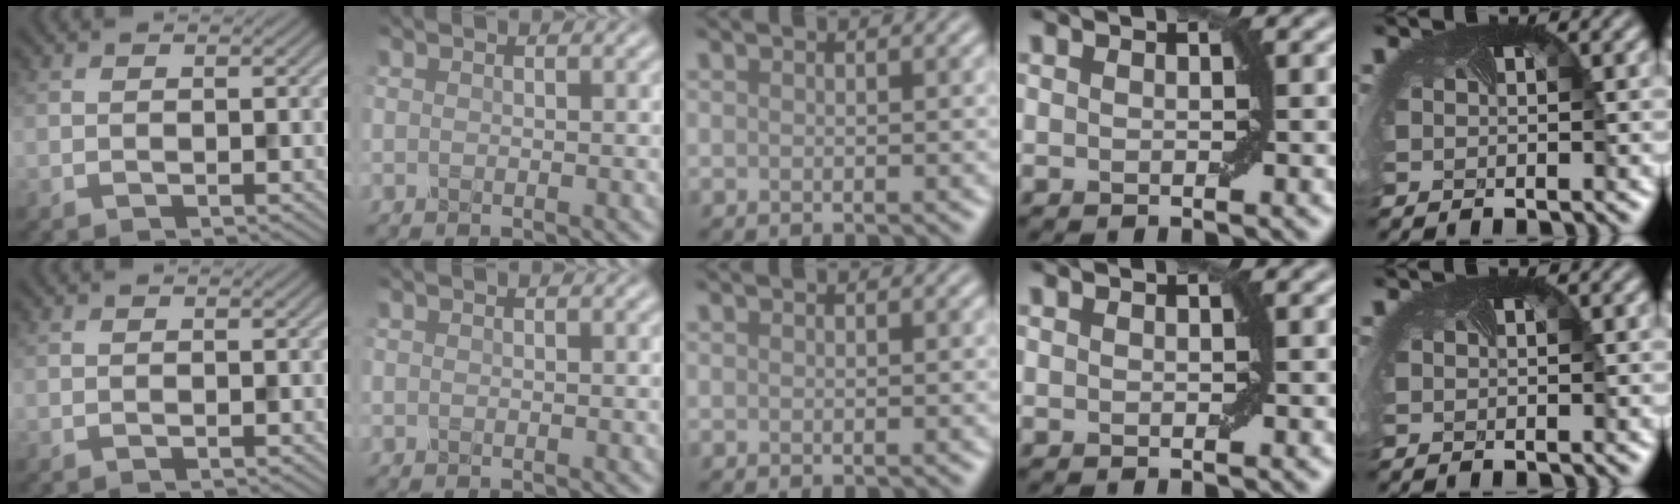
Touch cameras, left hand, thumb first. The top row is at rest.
{}